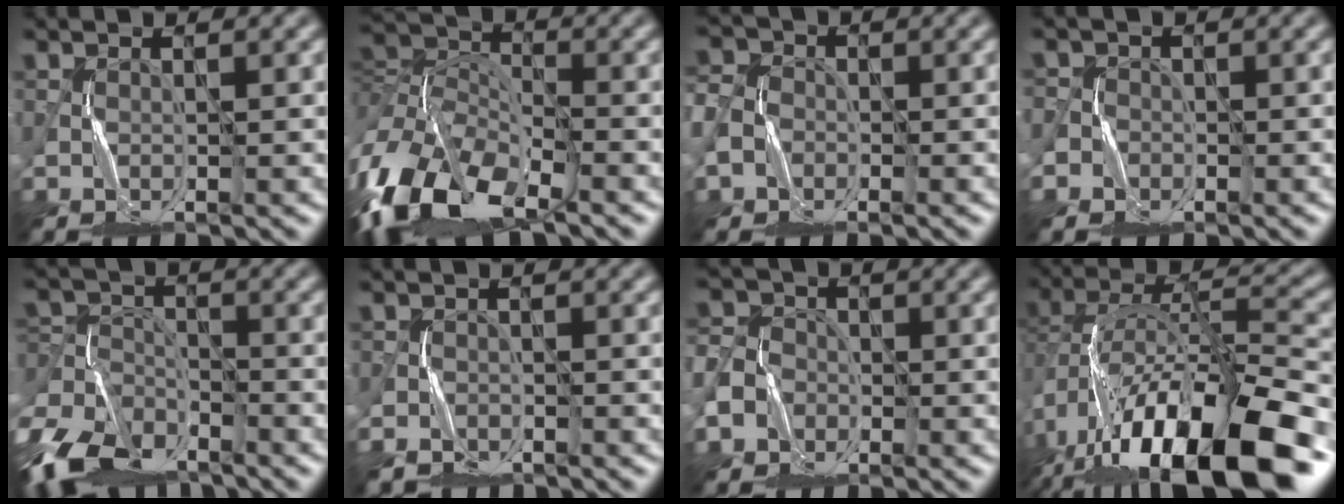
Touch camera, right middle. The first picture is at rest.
{"total": 12.6, "force": [-6.3, 6.9, 8.4], "torque": [-0.176, -0.004, -0.140]}
{"total": 3.9, "force": [-1.3, 3.3, 1.5], "torque": [-0.028, -0.005, -0.030]}
{"total": 1.3, "force": [-0.5, 1.2, -0.4], "torque": [0.029, 0.003, -0.010]}
{"total": 9.6, "force": [-7.3, 4.5, 4.1], "torque": [-0.077, -0.015, -0.145]}
{"total": 2.6, "force": [-2.4, 1.1, -0.2], "torque": [0.014, -0.007, -0.044]}
{"total": 3.9, "force": [-1.6, 3.4, 1.1], "torque": [-0.016, -0.002, -0.040]}
{"total": 17.0, "force": [-8.0, 7.2, 13.1], "torque": [-0.224, -0.003, -0.125]}